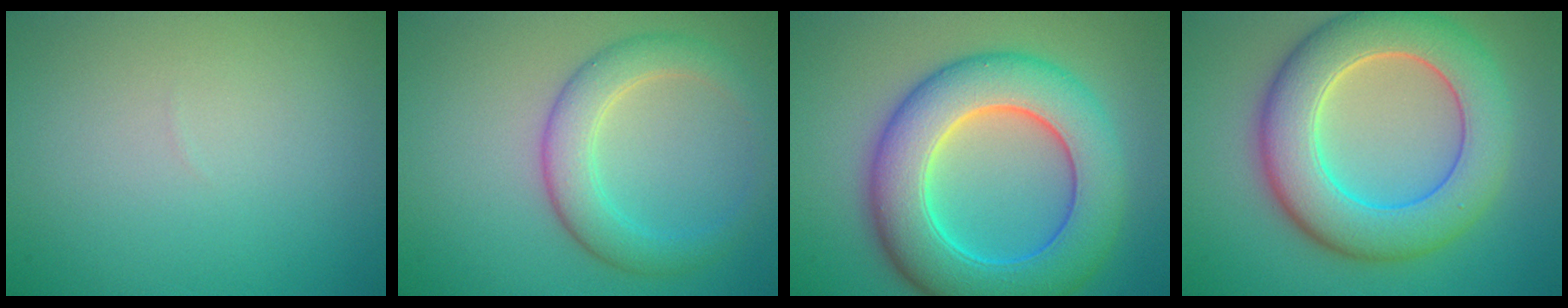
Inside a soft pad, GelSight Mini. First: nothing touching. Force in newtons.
{"total": 4.3, "press": 4.3, "slide": 0.1}
{"total": 10.6, "press": 10.5, "slide": 0.3}
{"total": 9.1, "press": 9.1, "slide": 0.5}